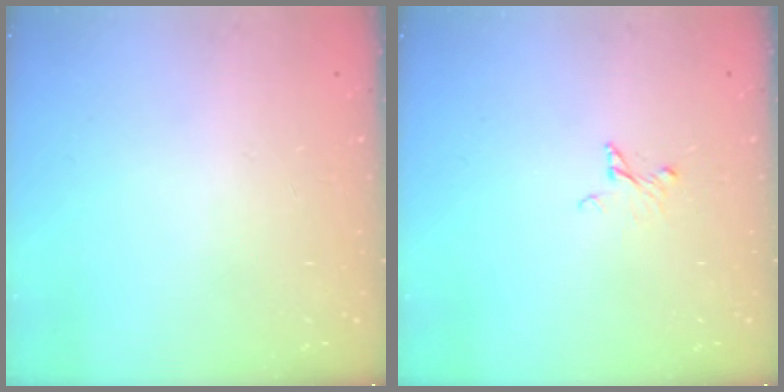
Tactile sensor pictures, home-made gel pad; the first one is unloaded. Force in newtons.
{"total": 2.8, "press": 2.7, "slide": 0.3}